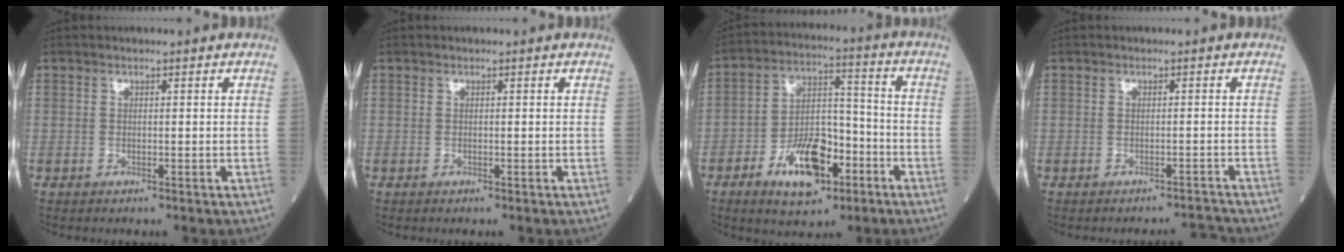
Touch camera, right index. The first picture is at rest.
{"total": 0.0}
{"total": 11.7, "force": [-6.0, 5.5, 8.4], "torque": [-0.153, 0.012, -0.099]}
{"total": 2.1, "force": [-2.0, -0.5, -0.3], "torque": [0.009, -0.005, -0.024]}